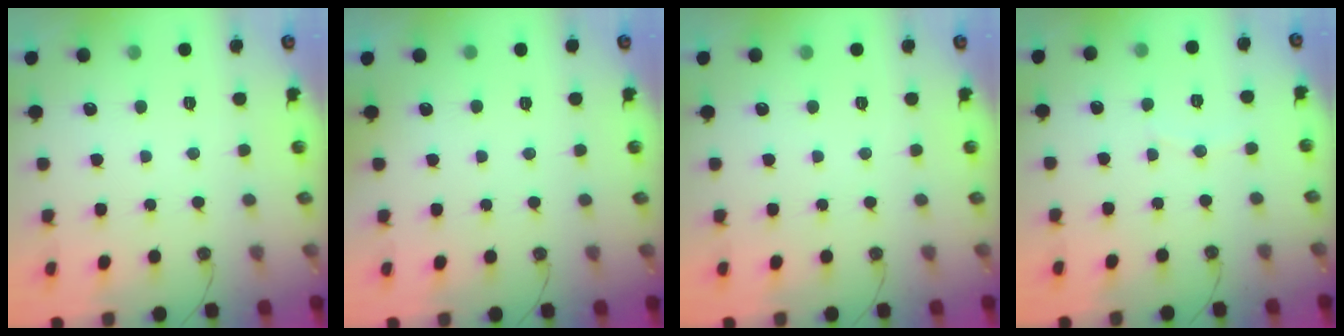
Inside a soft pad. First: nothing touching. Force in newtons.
{"total": 1.1, "press": 0.6, "slide": 0.9}
{"total": 0.0}
{"total": 3.0, "press": 3.0, "slide": 0.4}